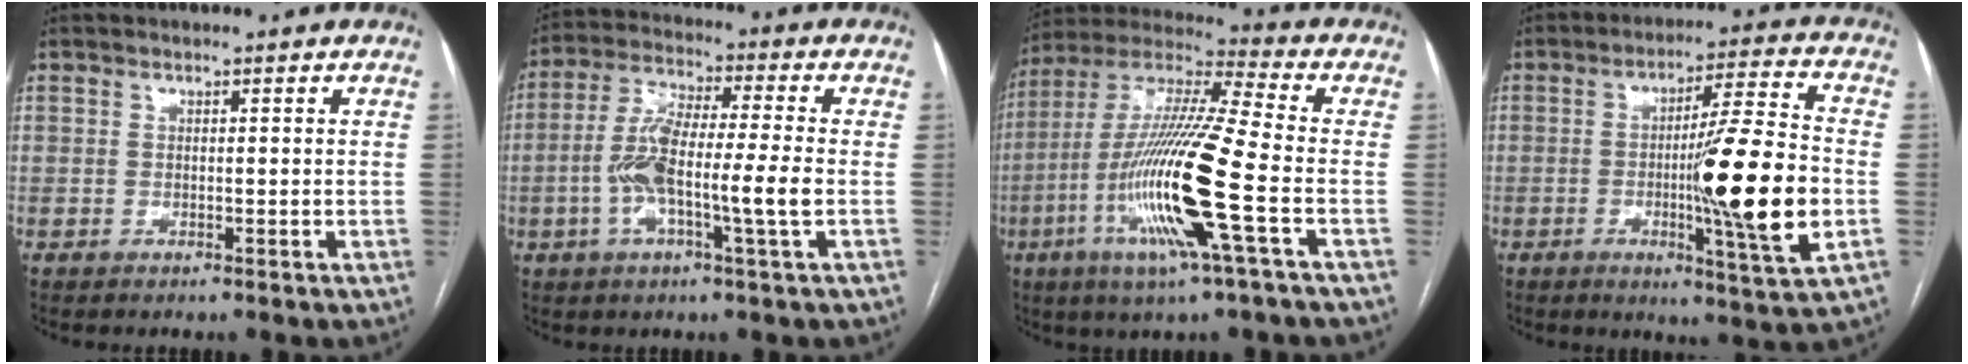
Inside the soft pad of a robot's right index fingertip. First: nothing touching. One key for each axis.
{"total": 11.4, "fx": -2.2, "fy": 0.7, "fz": 11.2, "tx": -0.223, "ty": 0.010, "tz": -0.049}
{"total": 19.1, "fx": -5.5, "fy": 0.1, "fz": 18.3, "tx": -0.376, "ty": -0.017, "tz": -0.111}
{"total": 16.7, "fx": -2.7, "fy": -0.2, "fz": 16.5, "tx": -0.254, "ty": -0.015, "tz": -0.045}